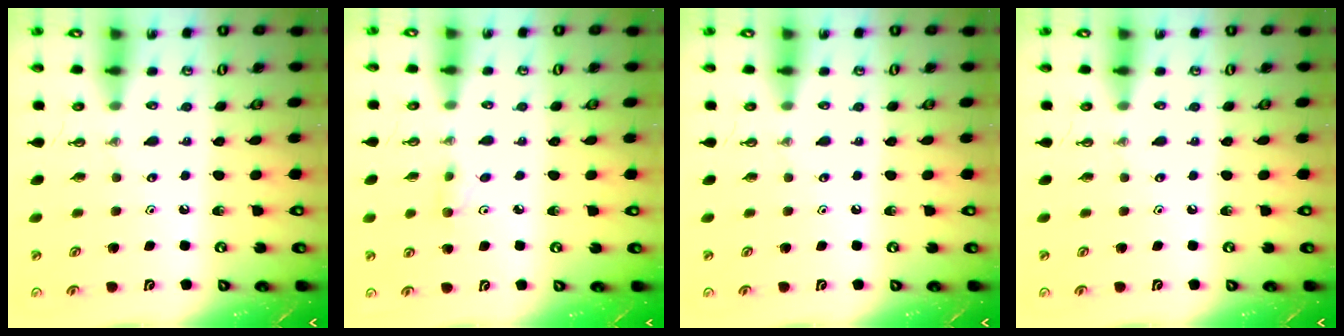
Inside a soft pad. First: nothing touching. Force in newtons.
{"total": 5.0, "press": 4.9, "slide": 0.8}
{"total": 0.0}
{"total": 0.0}